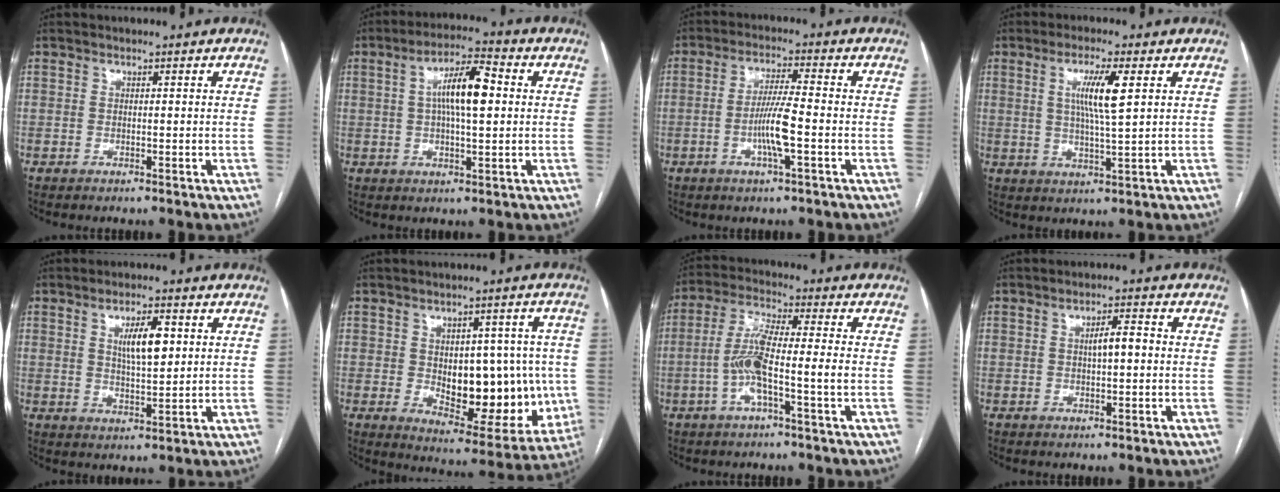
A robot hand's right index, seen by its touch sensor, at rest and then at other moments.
{"total": 9.3, "force": [1.4, 2.0, 8.9], "torque": [-0.163, 0.020, 0.020]}
{"total": 6.9, "force": [-1.9, 0.1, 6.7], "torque": [-0.132, -0.002, -0.036]}
{"total": 6.9, "force": [1.9, 0.0, 6.6], "torque": [-0.126, -0.003, 0.037]}
{"total": 6.4, "force": [1.9, 1.7, 5.8], "torque": [-0.102, 0.002, 0.036]}
{"total": 17.2, "force": [-0.9, 8.6, 14.8], "torque": [-0.203, 0.004, 0.014]}
{"total": 8.7, "force": [-2.1, 0.4, 8.4], "torque": [-0.174, 0.013, -0.045]}
{"total": 3.3, "force": [0.2, 0.8, 3.2], "torque": [-0.056, 0.007, 0.003]}